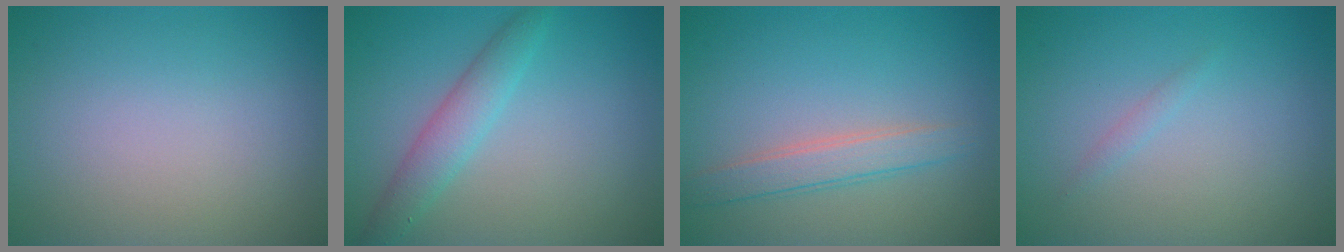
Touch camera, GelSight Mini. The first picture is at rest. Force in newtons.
{"total": 2.9, "press": 2.9, "slide": 0.1}
{"total": 2.5, "press": 2.5, "slide": 0.1}
{"total": 0.6, "press": 0.6, "slide": 0.0}